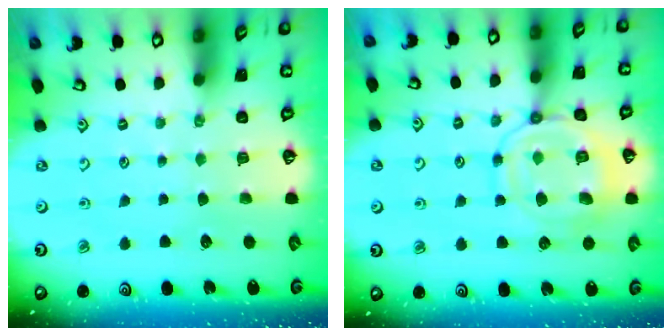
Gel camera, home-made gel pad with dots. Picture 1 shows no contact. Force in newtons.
{"total": 14.4, "press": 14.4, "slide": 1.4}